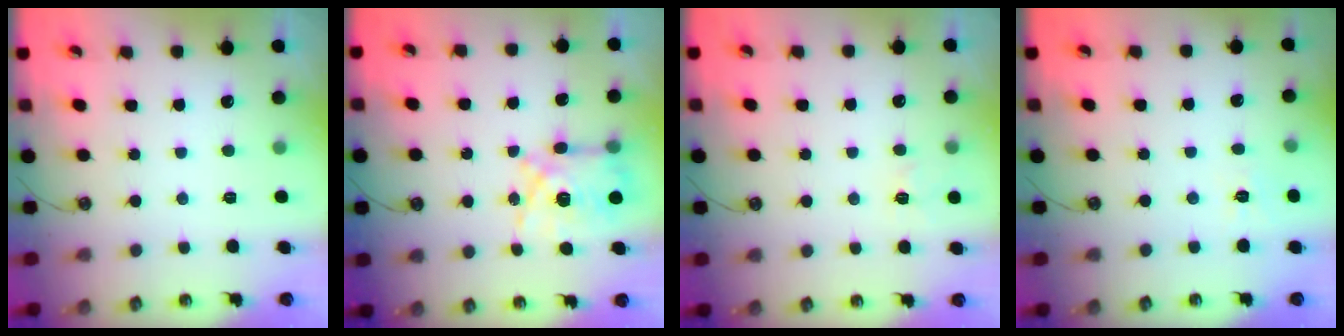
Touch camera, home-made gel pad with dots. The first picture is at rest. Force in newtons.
{"total": 9.0, "press": 9.0, "slide": 0.7}
{"total": 4.5, "press": 4.5, "slide": 0.6}
{"total": 4.2, "press": 4.1, "slide": 0.7}